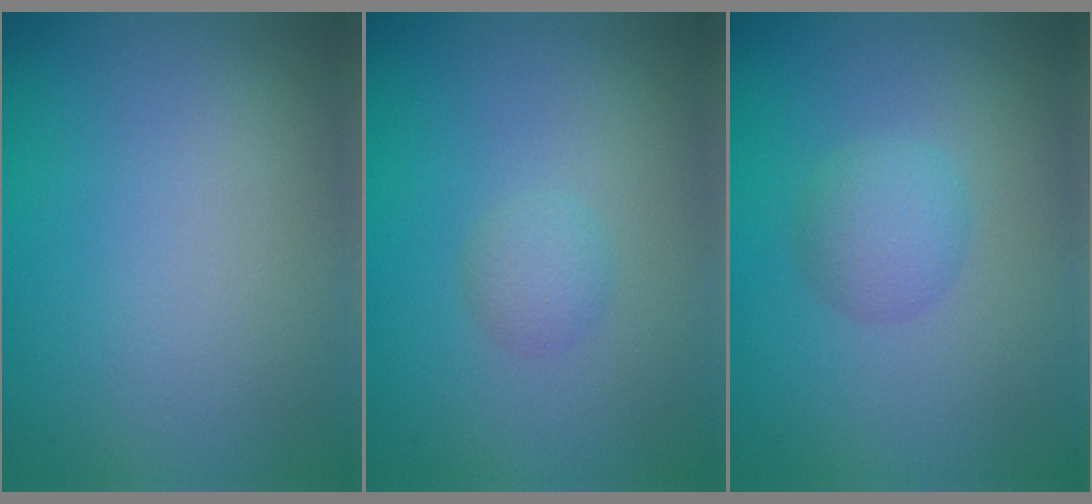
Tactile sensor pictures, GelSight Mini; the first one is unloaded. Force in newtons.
{"total": 1.4, "press": 1.4, "slide": 0.1}
{"total": 2.4, "press": 2.4, "slide": 0.1}